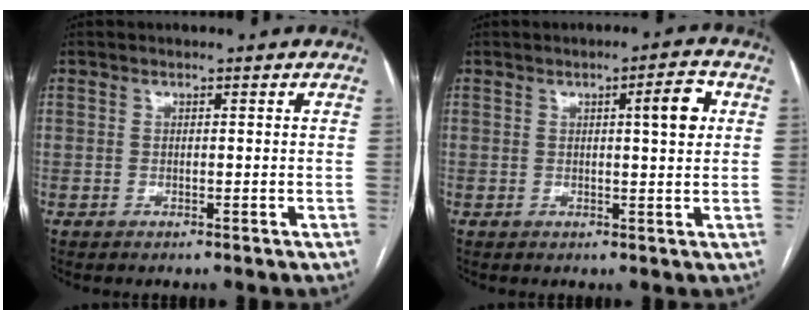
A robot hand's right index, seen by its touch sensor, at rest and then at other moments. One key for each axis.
{"total": 4.7, "fx": 1.3, "fy": 0.6, "fz": 4.5, "tx": -0.062, "ty": 0.004, "tz": 0.018}